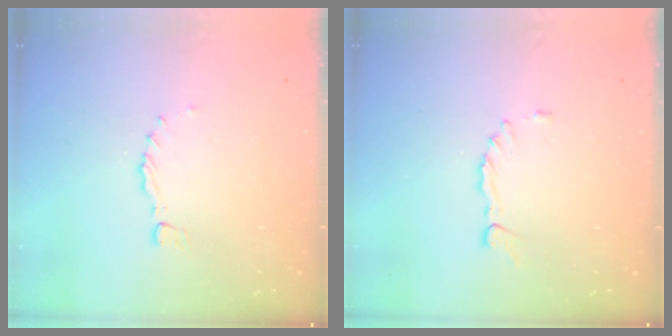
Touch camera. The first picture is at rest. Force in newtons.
{"total": 2.2, "press": 2.2, "slide": 0.3}